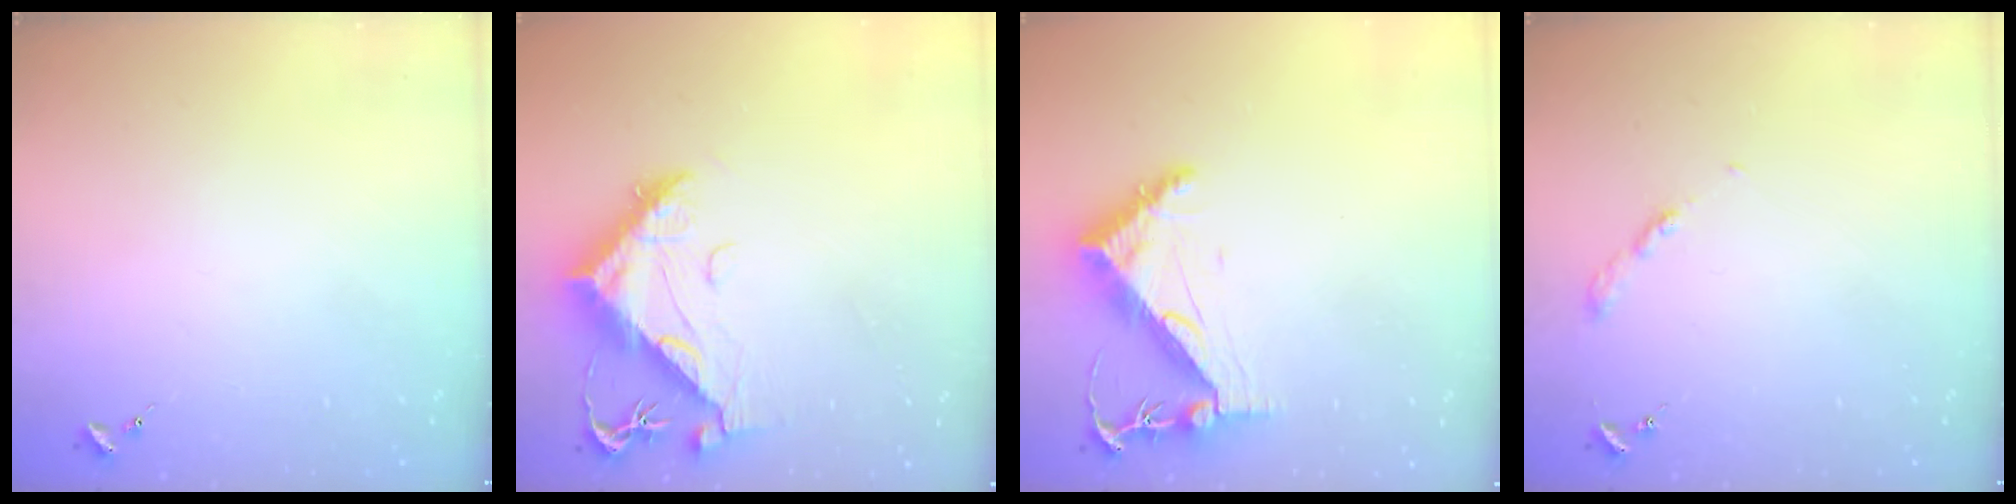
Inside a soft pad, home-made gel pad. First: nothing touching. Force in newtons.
{"total": 12.3, "press": 12.2, "slide": 1.5}
{"total": 7.8, "press": 7.7, "slide": 1.0}
{"total": 2.7, "press": 2.6, "slide": 0.3}